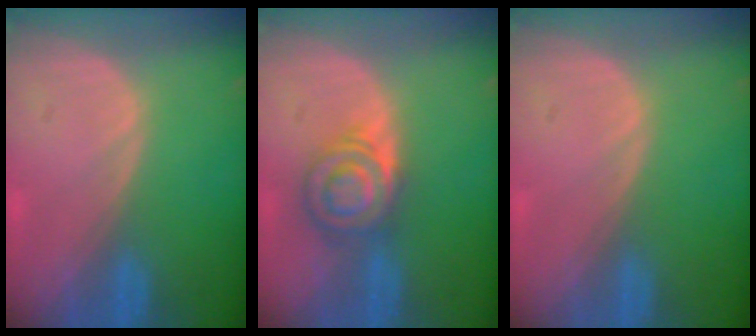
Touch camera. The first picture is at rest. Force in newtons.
{"total": 5.9, "press": 5.9, "slide": 0.6}
{"total": 0.0}